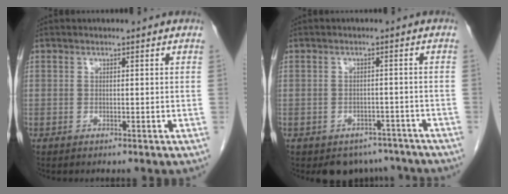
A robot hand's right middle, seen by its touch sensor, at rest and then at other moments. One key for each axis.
{"total": 5.8, "fx": -4.9, "fy": 3.1, "fz": 0.5, "tx": 0.012, "ty": 0.010, "tz": -0.060}